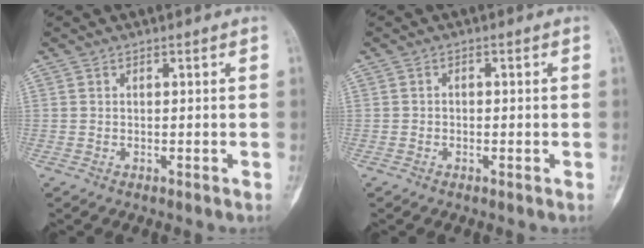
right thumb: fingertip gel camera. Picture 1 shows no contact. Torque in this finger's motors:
{"motor_torque": [-0.30, -0.02, 0.07, -0.08, 0.02]}